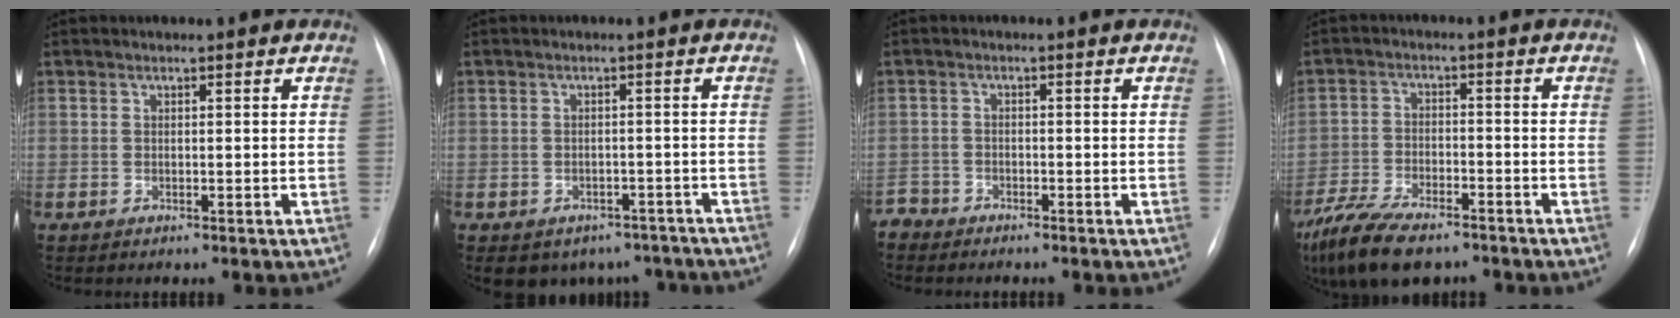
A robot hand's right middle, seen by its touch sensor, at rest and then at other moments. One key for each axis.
{"total": 8.9, "fx": -6.8, "fy": 5.4, "fz": 1.6, "tx": -0.008, "ty": 0.014, "tz": -0.073}
{"total": 2.5, "fx": -2.3, "fy": 0.8, "fz": -0.6, "tx": 0.014, "ty": -0.002, "tz": -0.045}
{"total": 12.5, "fx": -9.3, "fy": 4.5, "fz": 6.9, "tx": -0.131, "ty": -0.016, "tz": -0.157}